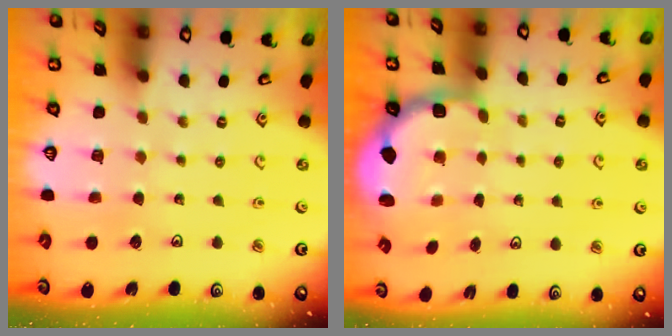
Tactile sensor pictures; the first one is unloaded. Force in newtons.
{"total": 2.3, "press": 2.1, "slide": 1.0}